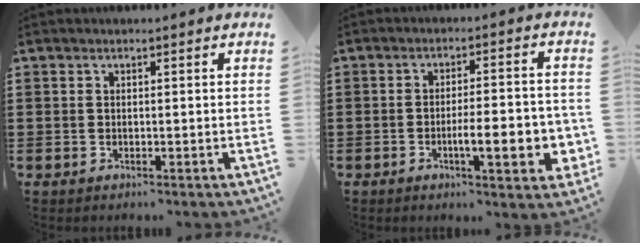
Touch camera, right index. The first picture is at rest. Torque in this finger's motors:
{"motor_torque": [0.36, -0.21, 0.27, 0.12]}